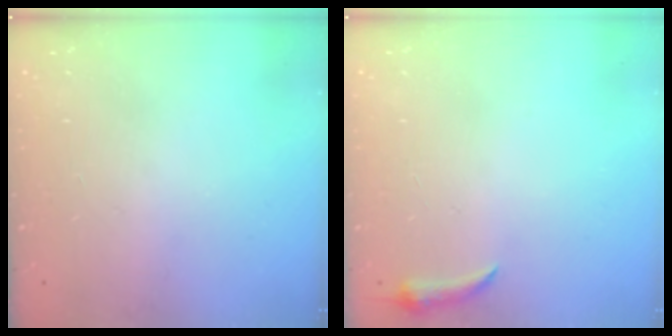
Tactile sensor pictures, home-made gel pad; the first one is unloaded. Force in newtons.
{"total": 3.8, "press": 3.7, "slide": 0.8}